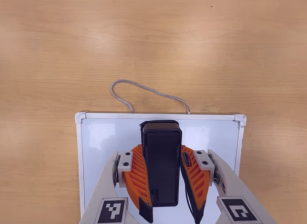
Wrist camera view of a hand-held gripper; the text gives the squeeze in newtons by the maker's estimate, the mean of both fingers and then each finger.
{"total": 9.6, "left": 8.3, "right": 11.0}